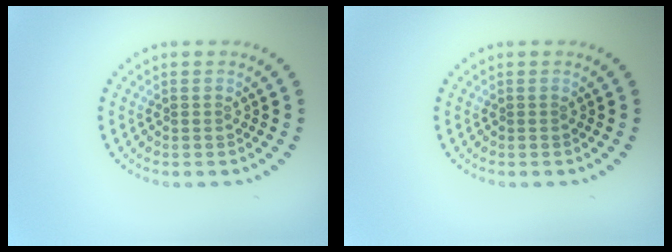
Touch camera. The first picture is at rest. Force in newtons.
{"total": 0.0}